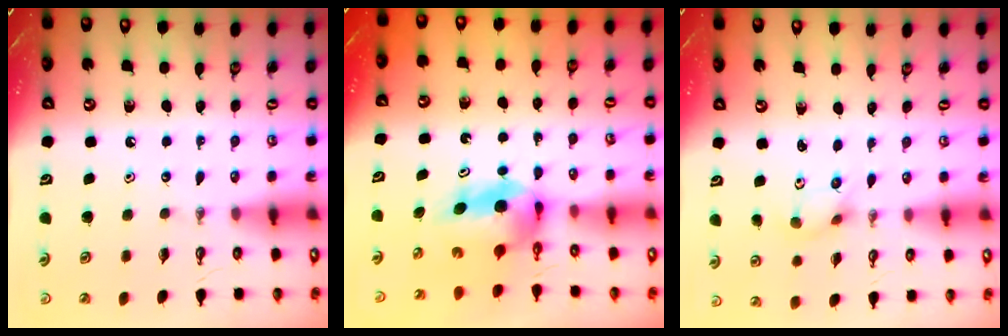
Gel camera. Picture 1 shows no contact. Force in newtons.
{"total": 5.5, "press": 5.2, "slide": 1.8}
{"total": 2.5, "press": 2.3, "slide": 0.9}